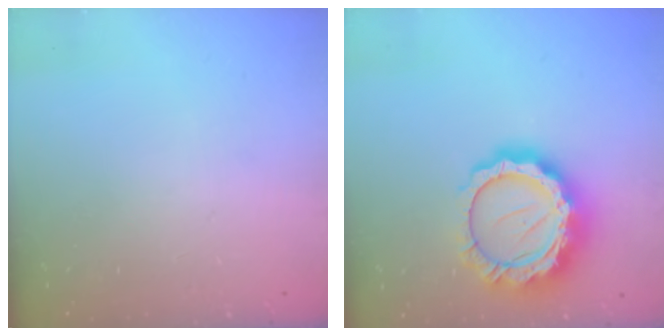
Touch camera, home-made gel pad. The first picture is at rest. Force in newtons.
{"total": 18.3, "press": 18.3, "slide": 1.5}